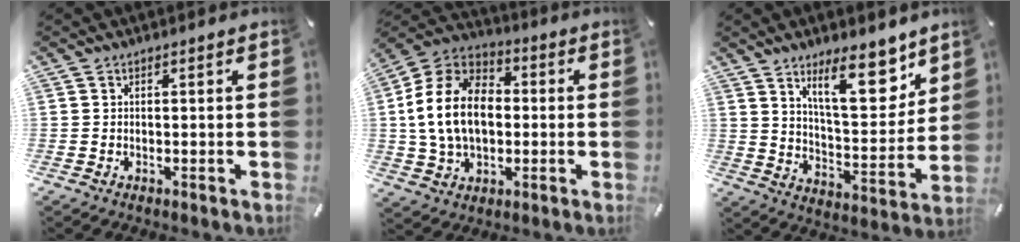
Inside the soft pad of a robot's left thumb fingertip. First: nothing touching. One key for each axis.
{"total": 15.9, "fx": -0.5, "fy": 12.0, "fz": 10.4, "tx": -0.237, "ty": 0.020, "tz": -0.011}
{"total": 15.8, "fx": 10.0, "fy": 5.8, "fz": 10.8, "tx": -0.151, "ty": -0.061, "tz": 0.162}